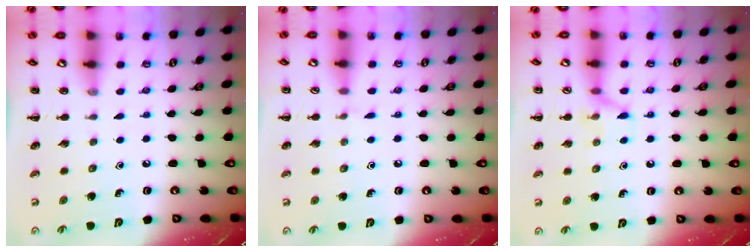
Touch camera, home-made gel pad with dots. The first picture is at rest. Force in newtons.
{"total": 2.8, "press": 2.5, "slide": 1.1}
{"total": 6.6, "press": 6.5, "slide": 0.9}